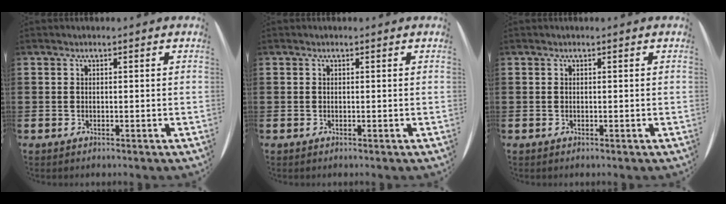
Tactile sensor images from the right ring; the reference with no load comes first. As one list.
[{"total": 0.0}, {"total": 0.0}]